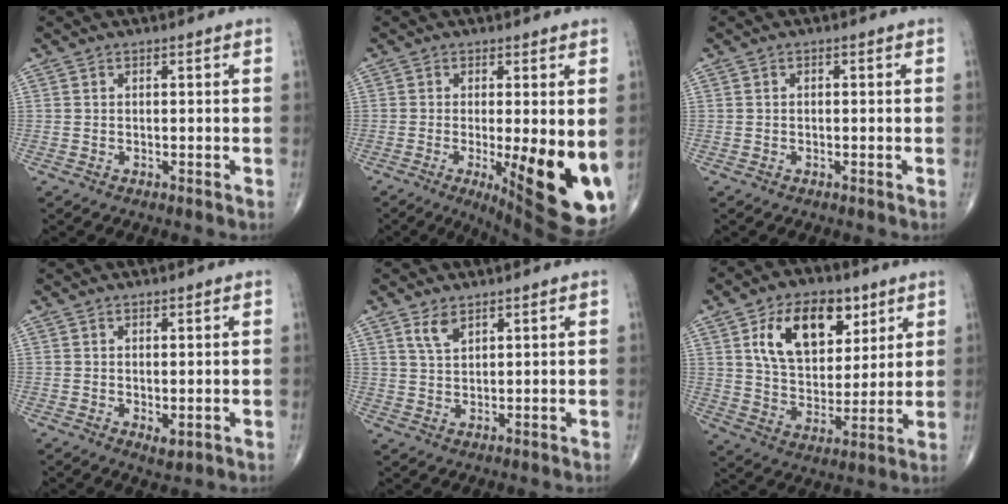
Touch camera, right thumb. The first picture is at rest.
{"total": 16.1, "force": [-3.1, 4.5, 15.2], "torque": [-0.177, -0.028, -0.025]}
{"total": 0.0}
{"total": 2.1, "force": [-0.2, 1.0, 1.8], "torque": [-0.026, -0.008, 0.001]}
{"total": 3.4, "force": [2.2, 1.5, 2.1], "torque": [-0.035, -0.011, 0.049]}
{"total": 16.8, "force": [7.0, 10.4, 11.2], "torque": [-0.141, -0.025, 0.129]}